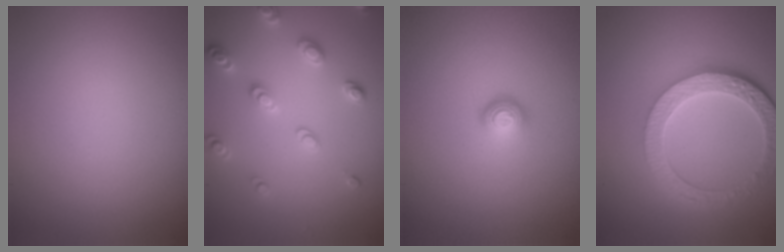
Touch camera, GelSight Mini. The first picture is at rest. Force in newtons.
{"total": 2.9, "press": 2.9, "slide": 0.5}
{"total": 1.7, "press": 1.2, "slide": 1.2}
{"total": 6.1, "press": 4.6, "slide": 4.1}